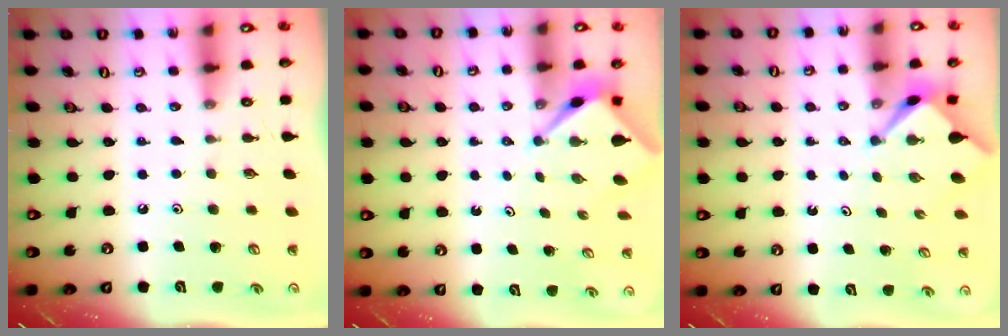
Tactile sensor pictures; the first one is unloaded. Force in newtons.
{"total": 2.5, "press": 2.5, "slide": 0.1}
{"total": 2.8, "press": 2.8, "slide": 0.3}